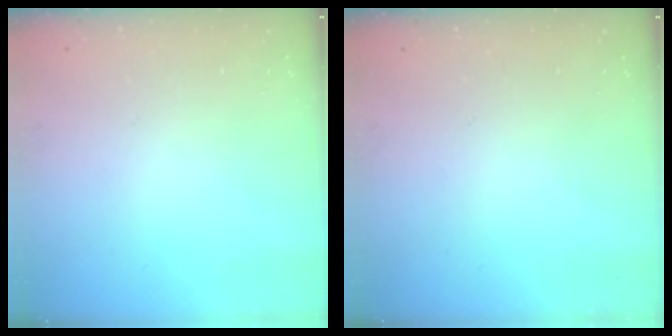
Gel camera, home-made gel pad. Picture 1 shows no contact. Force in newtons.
{"total": 0.0}